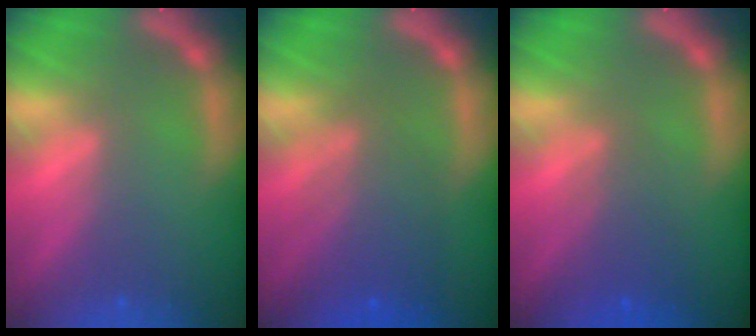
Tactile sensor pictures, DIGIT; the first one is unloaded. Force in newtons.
{"total": 5.5}
{"total": 3.1}